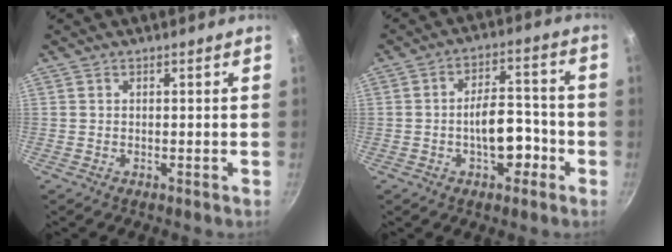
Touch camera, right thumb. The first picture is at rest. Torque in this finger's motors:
{"motor_torque": [1.57, 1.32, 1.11, -0.81, 0.13]}